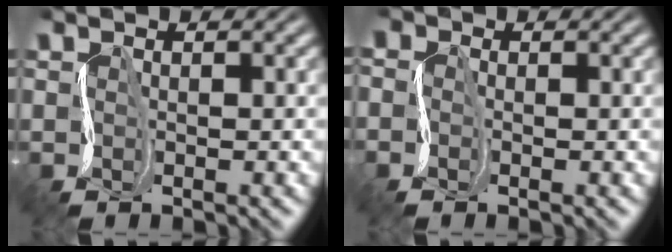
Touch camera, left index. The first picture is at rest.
{"total": 2.6, "force": [0.0, 2.1, 1.4], "torque": [-0.025, 0.010, -0.026]}